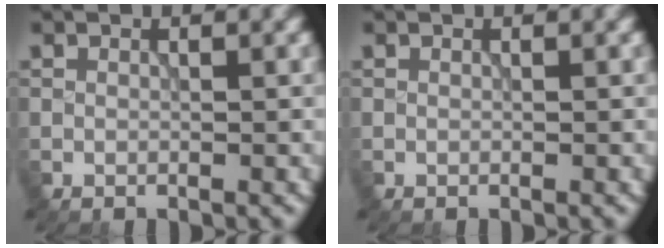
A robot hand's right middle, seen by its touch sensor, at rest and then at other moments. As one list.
[{"total": 0.0}]